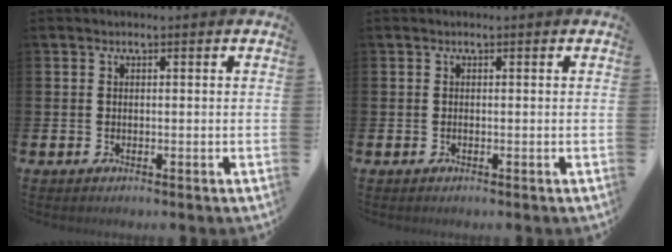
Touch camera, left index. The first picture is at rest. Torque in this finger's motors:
{"motor_torque": [0.16, 0.03, -0.02, -0.01]}